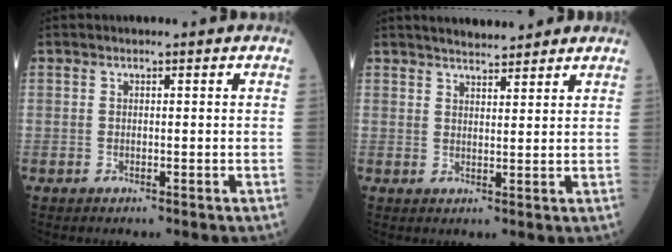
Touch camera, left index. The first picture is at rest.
{"total": 6.4, "force": [5.9, 1.3, 2.3], "torque": [-0.034, 0.016, 0.084]}